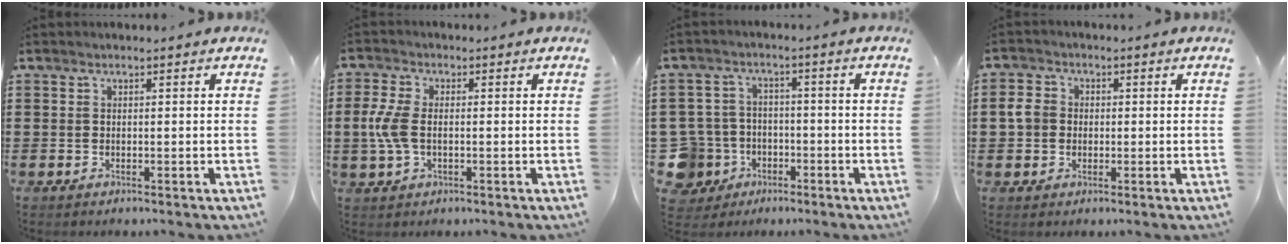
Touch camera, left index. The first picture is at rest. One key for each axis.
{"total": 5.6, "fx": -0.4, "fy": 3.1, "fz": 4.7, "tx": -0.124, "ty": -0.003, "tz": -0.015}
{"total": 7.4, "fx": -3.1, "fy": 6.4, "fz": 2.0, "tx": -0.096, "ty": 0.007, "tz": -0.064}
{"total": 3.4, "fx": 0.1, "fy": 3.0, "fz": 1.6, "tx": -0.054, "ty": 0.005, "tz": -0.007}